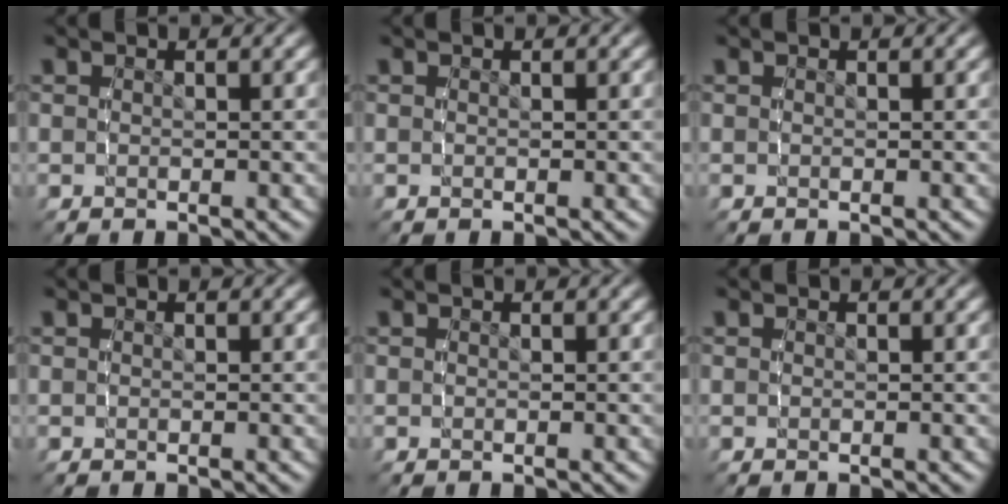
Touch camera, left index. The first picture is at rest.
{"total": 0.0}
{"total": 0.0}
{"total": 0.0}
{"total": 0.0}
{"total": 0.0}